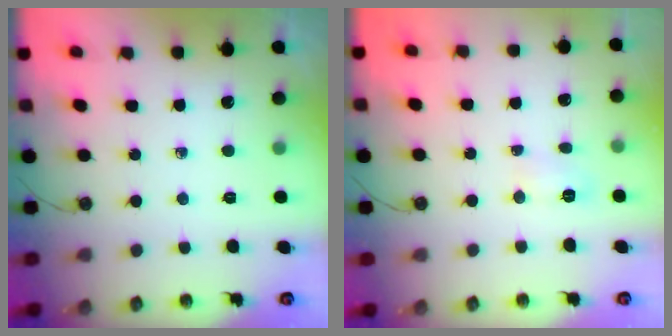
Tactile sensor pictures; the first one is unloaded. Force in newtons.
{"total": 3.7, "press": 3.7, "slide": 0.4}